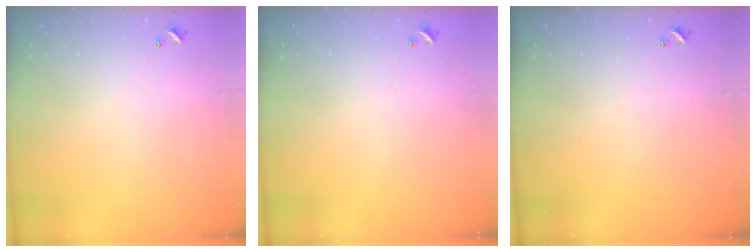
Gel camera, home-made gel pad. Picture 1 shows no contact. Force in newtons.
{"total": 0.0}
{"total": 0.0}